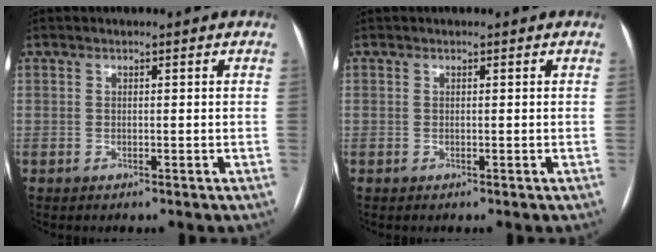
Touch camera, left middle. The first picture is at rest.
{"total": 0.0}